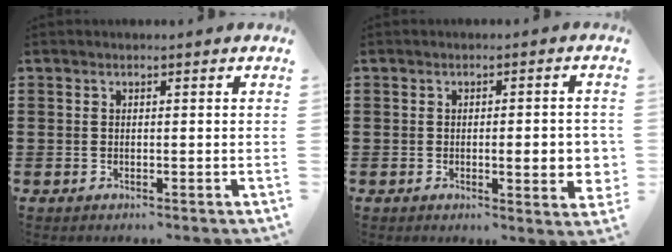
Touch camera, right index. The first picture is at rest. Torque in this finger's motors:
{"motor_torque": [0.78, 0.12, 0.24, 0.06]}